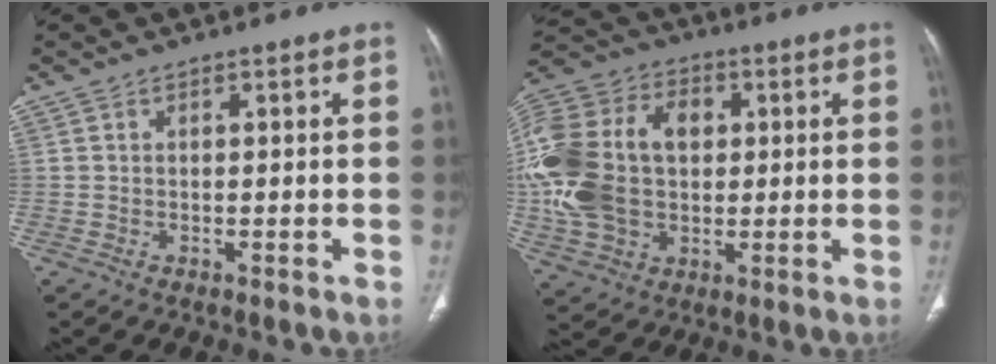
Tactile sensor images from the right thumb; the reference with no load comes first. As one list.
[{"total": 22.9, "force": [1.7, 16.0, 16.2], "torque": [-0.343, 0.018, 0.039]}]